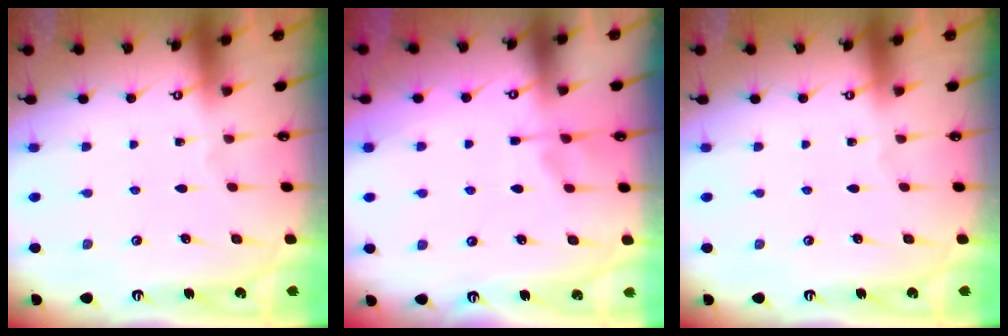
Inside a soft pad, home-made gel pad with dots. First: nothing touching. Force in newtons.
{"total": 0.9, "press": 0.2, "slide": 0.9}
{"total": 0.0}